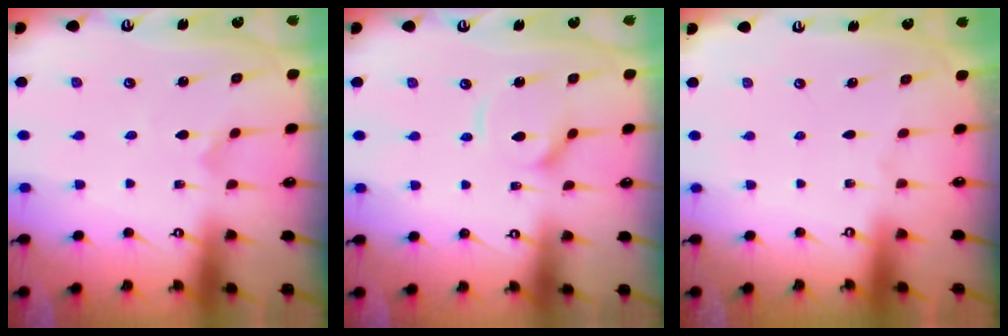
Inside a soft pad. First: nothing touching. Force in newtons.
{"total": 9.0, "press": 8.9, "slide": 0.8}
{"total": 0.0}